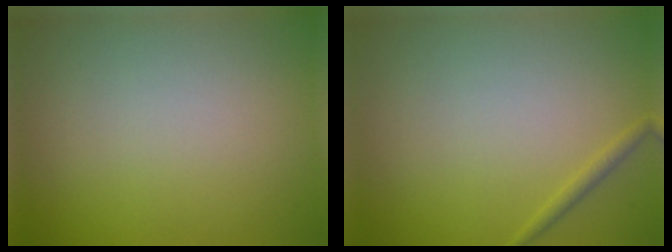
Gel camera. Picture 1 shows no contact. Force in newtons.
{"total": 0.9, "press": 0.9, "slide": 0.1}